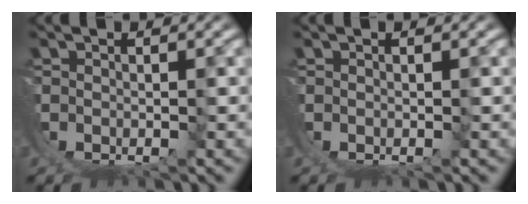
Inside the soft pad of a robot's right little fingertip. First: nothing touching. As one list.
[{"total": 0.0}]